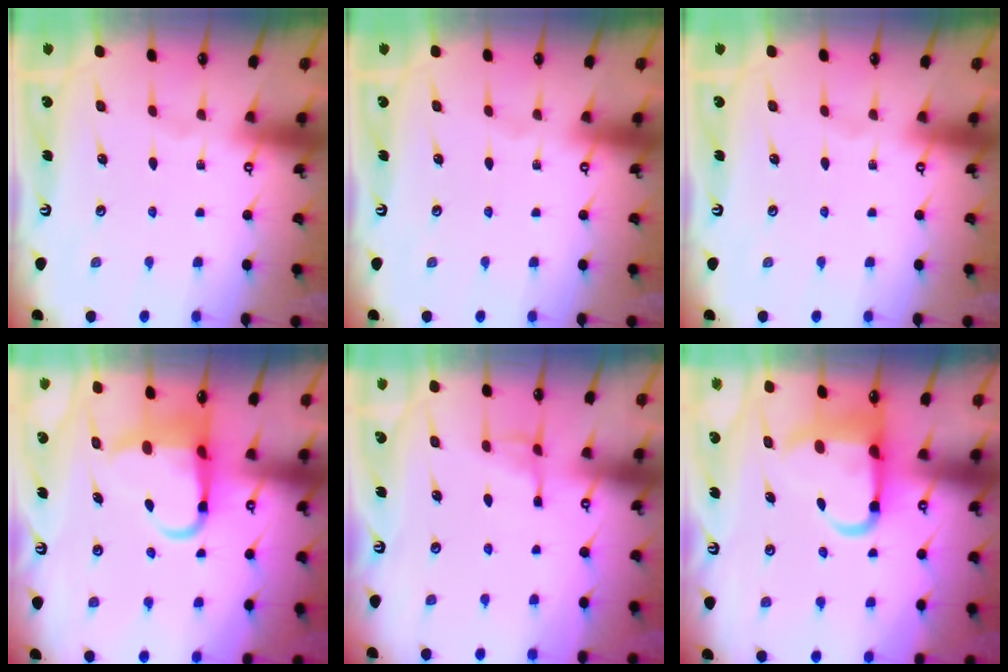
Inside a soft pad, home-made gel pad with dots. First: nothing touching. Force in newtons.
{"total": 0.0}
{"total": 0.0}
{"total": 8.4, "press": 7.8, "slide": 3.1}
{"total": 4.8, "press": 4.7, "slide": 0.7}
{"total": 8.2, "press": 8.0, "slide": 1.7}